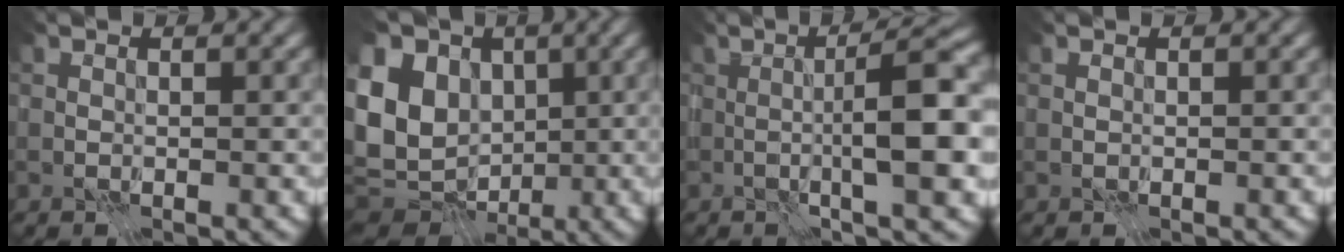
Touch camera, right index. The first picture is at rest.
{"total": 13.5, "force": [0.3, 11.1, 7.6], "torque": [-0.168, 0.009, -0.007]}
{"total": 7.1, "force": [-1.0, 0.7, 7.0], "torque": [-0.106, 0.017, -0.022]}
{"total": 0.0}